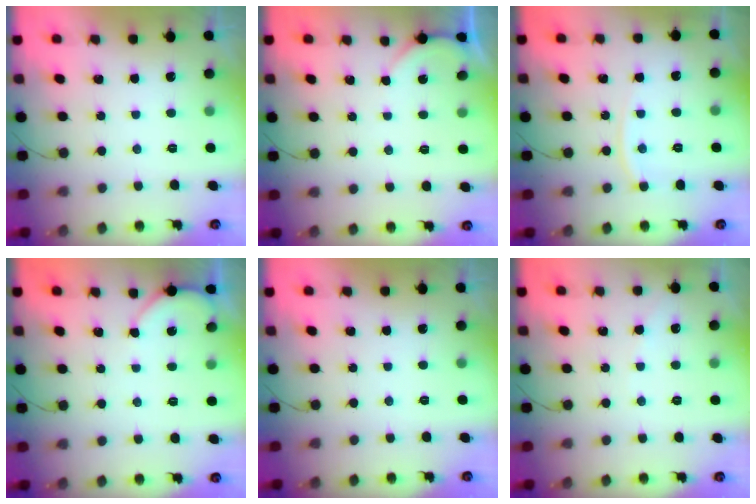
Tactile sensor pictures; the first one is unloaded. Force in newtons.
{"total": 1.6, "press": 1.6, "slide": 0.2}
{"total": 4.7, "press": 4.6, "slide": 0.8}
{"total": 2.3, "press": 2.2, "slide": 0.4}
{"total": 0.0}
{"total": 2.3, "press": 2.3, "slide": 0.3}